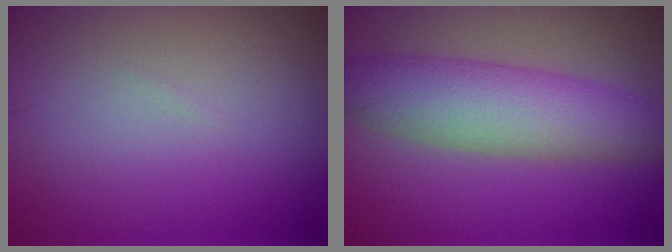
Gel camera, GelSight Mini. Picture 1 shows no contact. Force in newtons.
{"total": 6.9, "press": 6.9, "slide": 0.3}